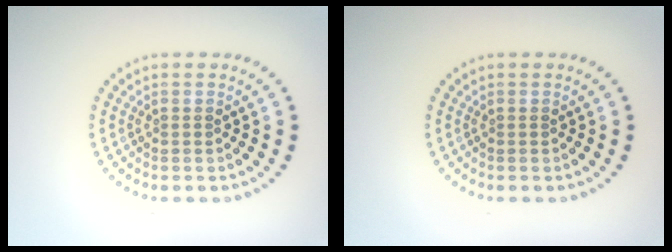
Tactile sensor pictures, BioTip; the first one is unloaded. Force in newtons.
{"total": 0.0}